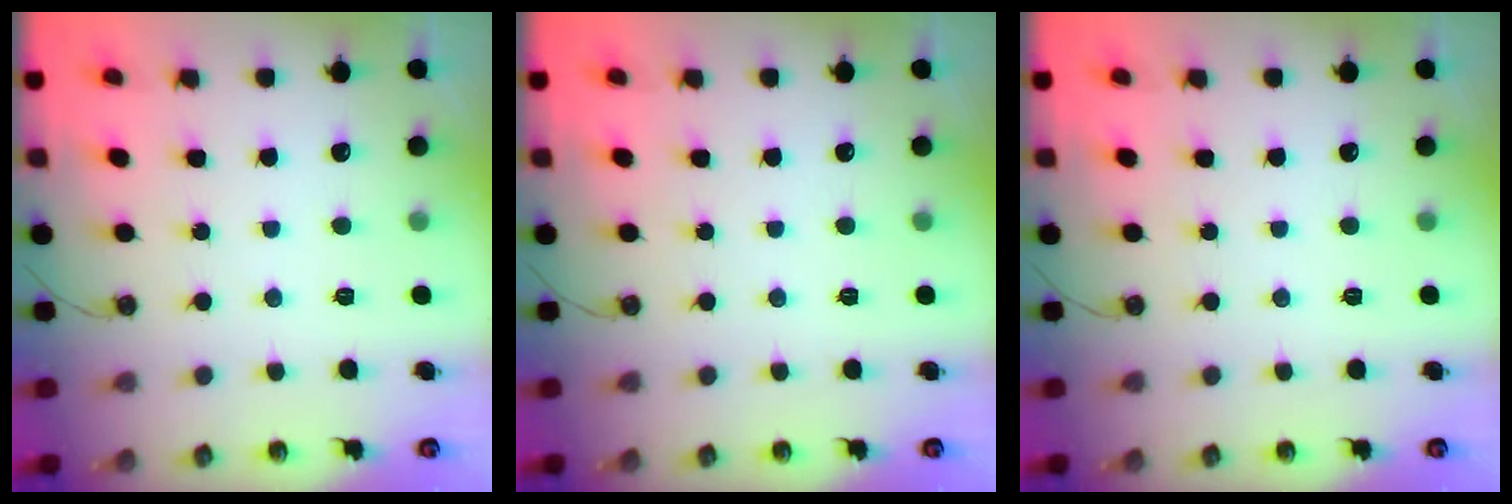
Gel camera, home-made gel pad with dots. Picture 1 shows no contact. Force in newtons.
{"total": 0.0}
{"total": 0.0}